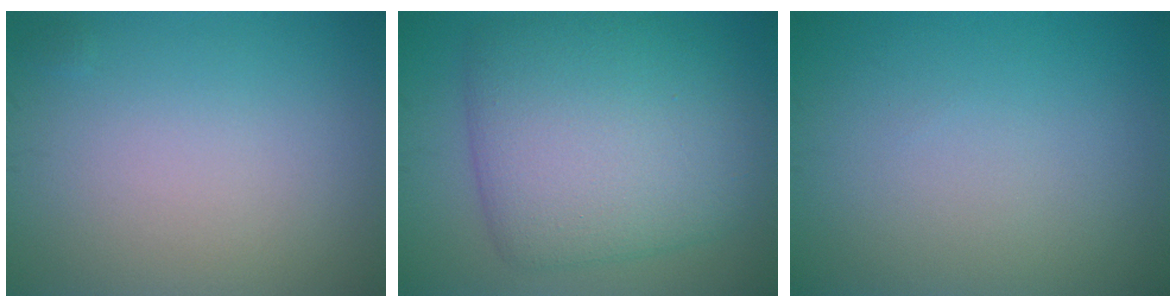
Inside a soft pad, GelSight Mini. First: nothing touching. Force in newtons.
{"total": 10.0, "press": 10.0, "slide": 0.4}
{"total": 0.0}